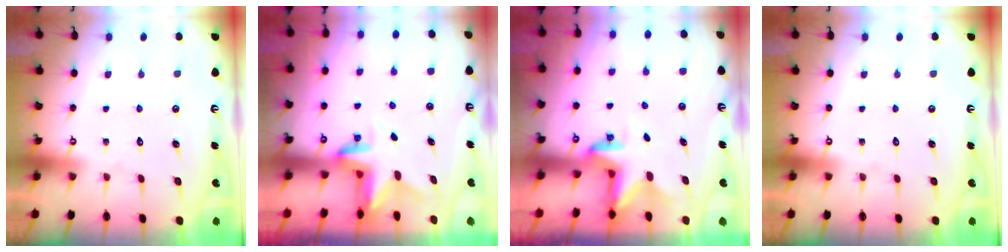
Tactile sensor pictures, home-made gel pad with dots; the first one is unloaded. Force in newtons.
{"total": 3.0, "press": 3.0, "slide": 0.2}
{"total": 2.8, "press": 2.8, "slide": 0.2}
{"total": 0.0}